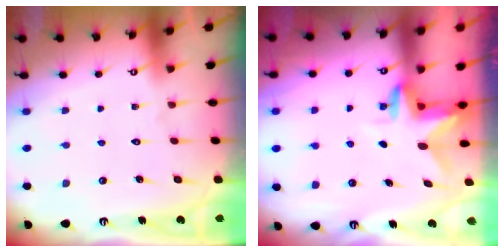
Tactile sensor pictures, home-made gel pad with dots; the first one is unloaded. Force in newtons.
{"total": 3.2, "press": 3.2, "slide": 0.3}